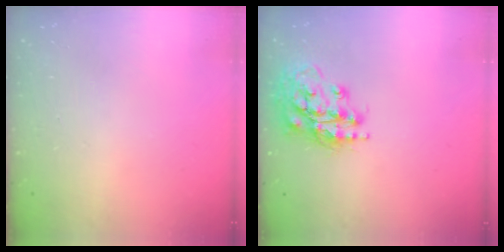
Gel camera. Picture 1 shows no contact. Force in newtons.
{"total": 16.3, "press": 16.2, "slide": 1.1}